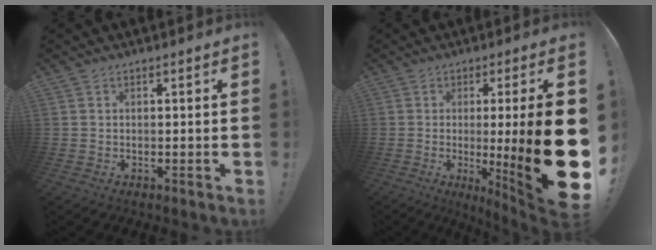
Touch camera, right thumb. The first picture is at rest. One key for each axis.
{"total": 20.9, "fx": -1.6, "fy": 0.5, "fz": 20.8, "tx": -0.306, "ty": -0.022, "tz": -0.016}